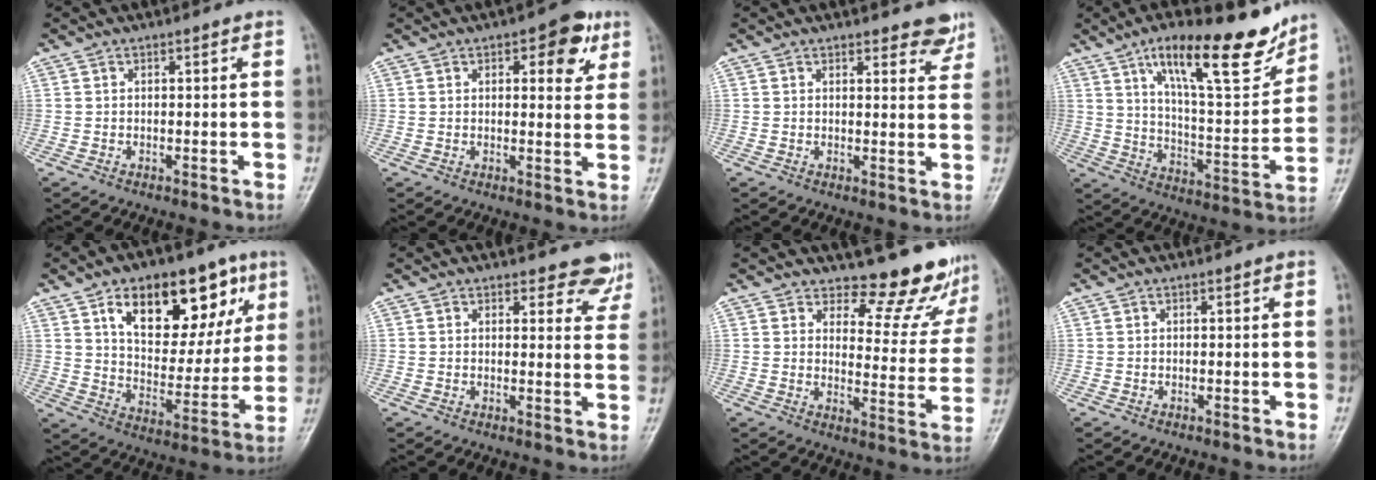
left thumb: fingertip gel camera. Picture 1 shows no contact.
{"total": 7.5, "force": [3.4, 3.5, 5.7], "torque": [-0.041, -0.009, 0.034]}
{"total": 4.2, "force": [3.3, 1.6, 2.1], "torque": [-0.001, -0.022, 0.038]}
{"total": 20.2, "force": [13.1, 5.9, 14.1], "torque": [-0.178, -0.069, 0.214]}
{"total": 21.6, "force": [10.1, 11.6, 15.1], "torque": [-0.166, -0.025, 0.160]}
{"total": 5.7, "force": [5.1, 2.3, 1.3], "torque": [0.019, -0.033, 0.046]}
{"total": 12.5, "force": [11.5, 4.1, 2.6], "torque": [0.008, -0.120, 0.131]}
{"total": 0.0}